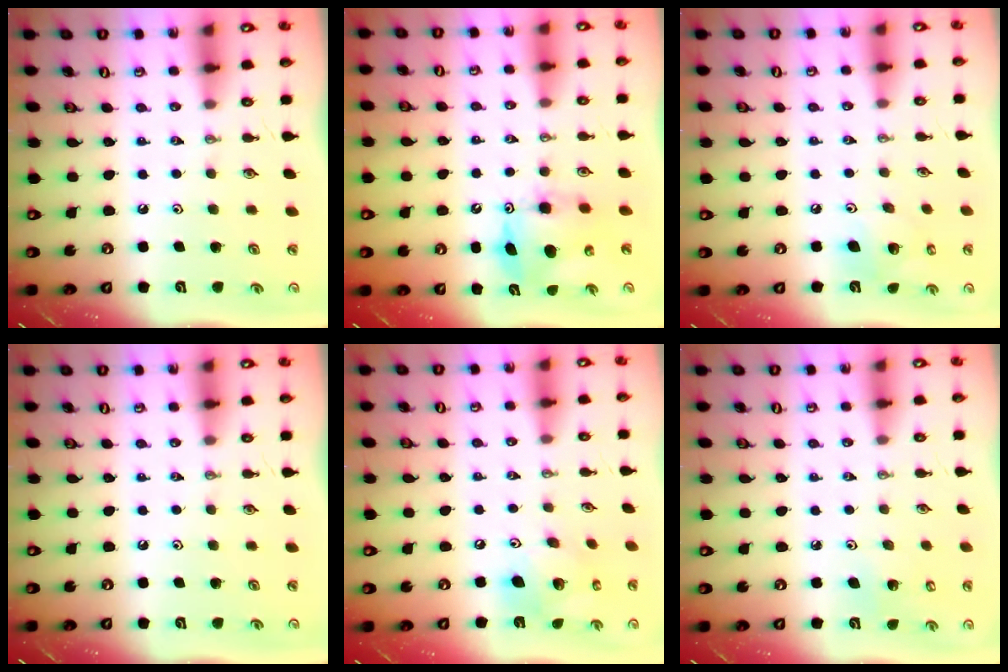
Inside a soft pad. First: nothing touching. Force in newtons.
{"total": 8.8, "press": 8.8, "slide": 0.3}
{"total": 9.5, "press": 9.1, "slide": 2.6}
{"total": 0.0}
{"total": 15.6, "press": 15.3, "slide": 2.8}
{"total": 3.5, "press": 3.5, "slide": 0.3}